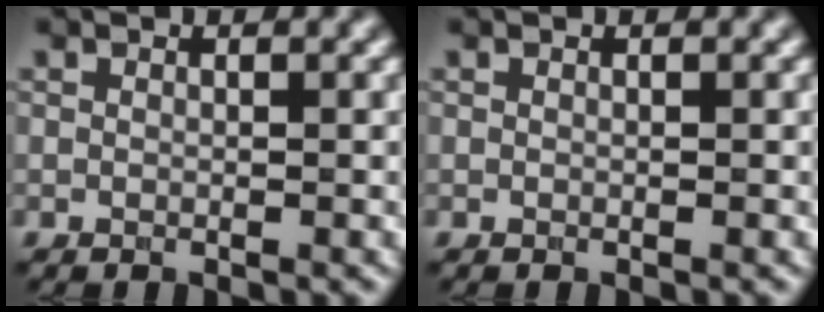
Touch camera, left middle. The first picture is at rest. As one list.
[{"total": 0.0}]